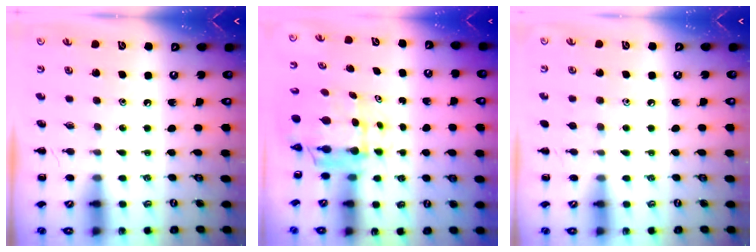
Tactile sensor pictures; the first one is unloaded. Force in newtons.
{"total": 5.7, "press": 5.5, "slide": 1.4}
{"total": 3.2, "press": 2.9, "slide": 1.4}